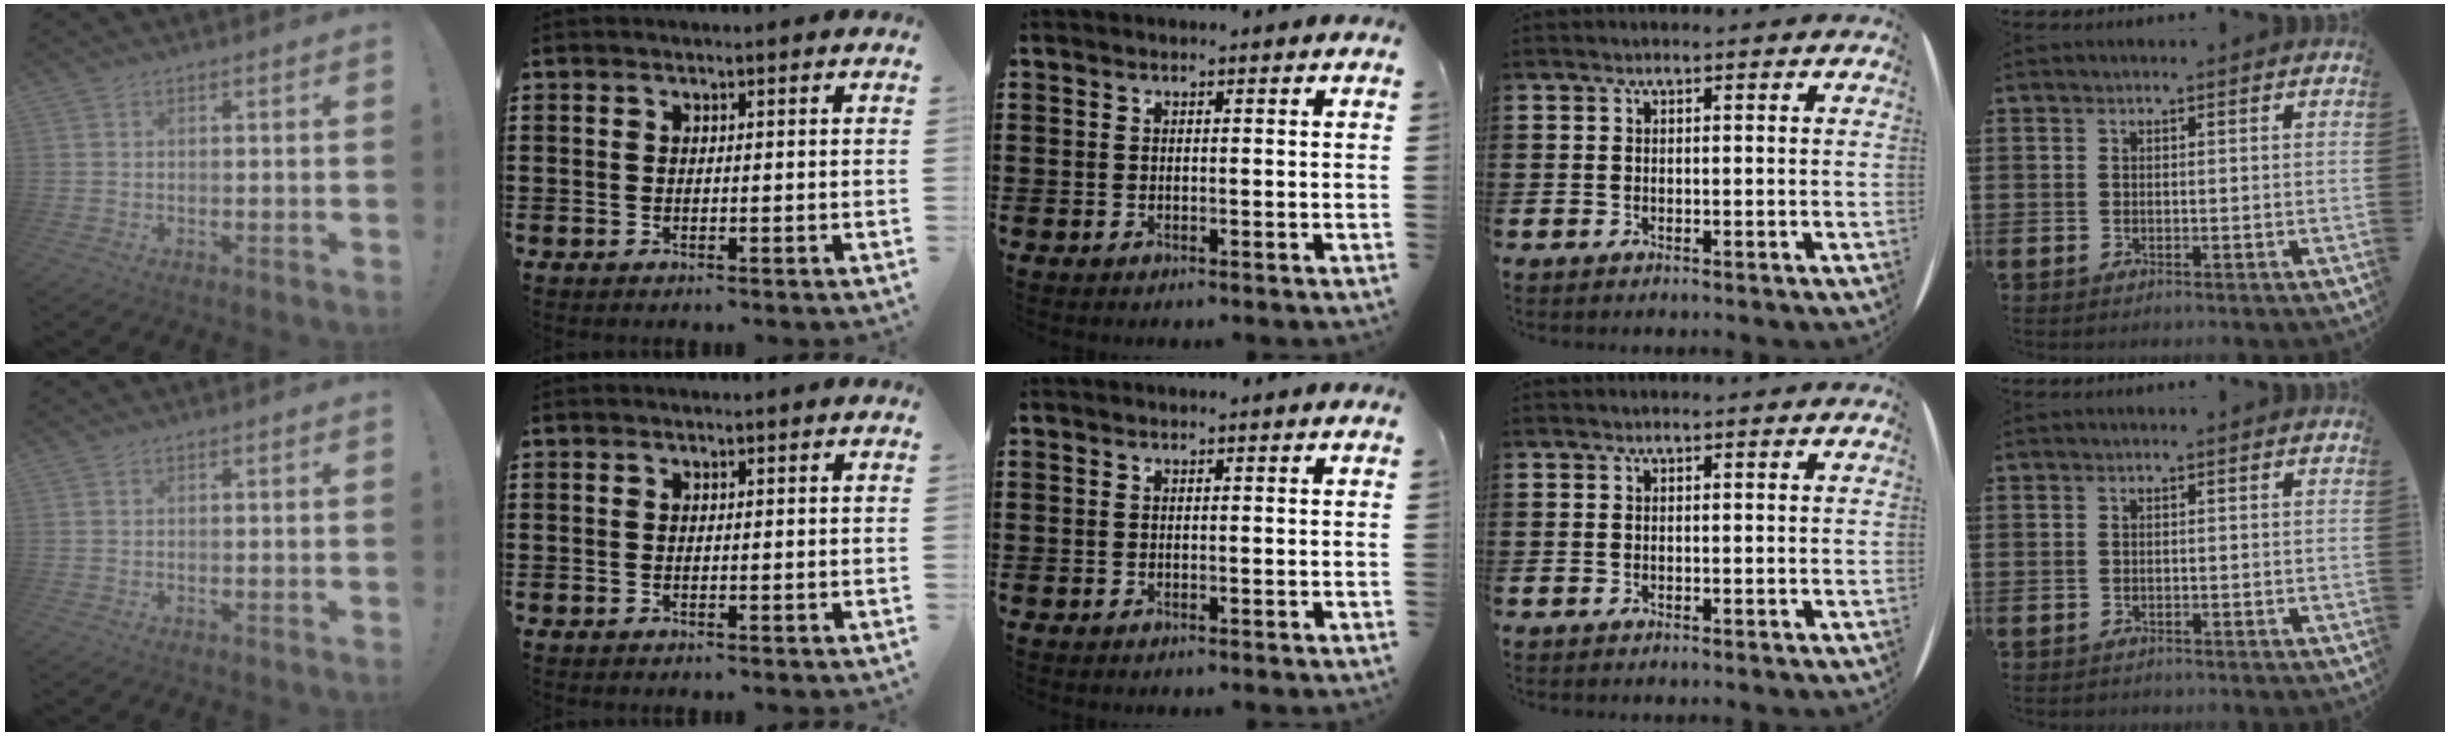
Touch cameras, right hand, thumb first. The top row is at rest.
{}